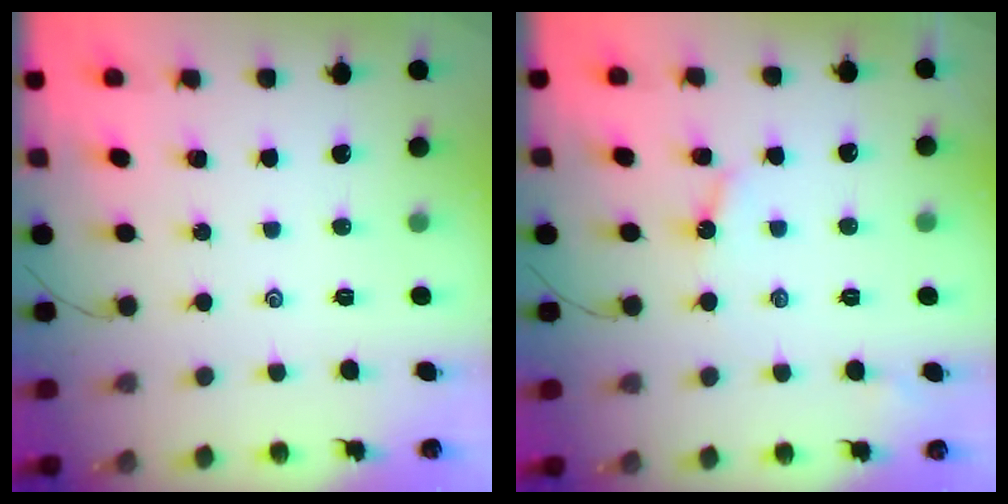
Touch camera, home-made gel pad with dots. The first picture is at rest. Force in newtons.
{"total": 3.3, "press": 3.3, "slide": 0.4}